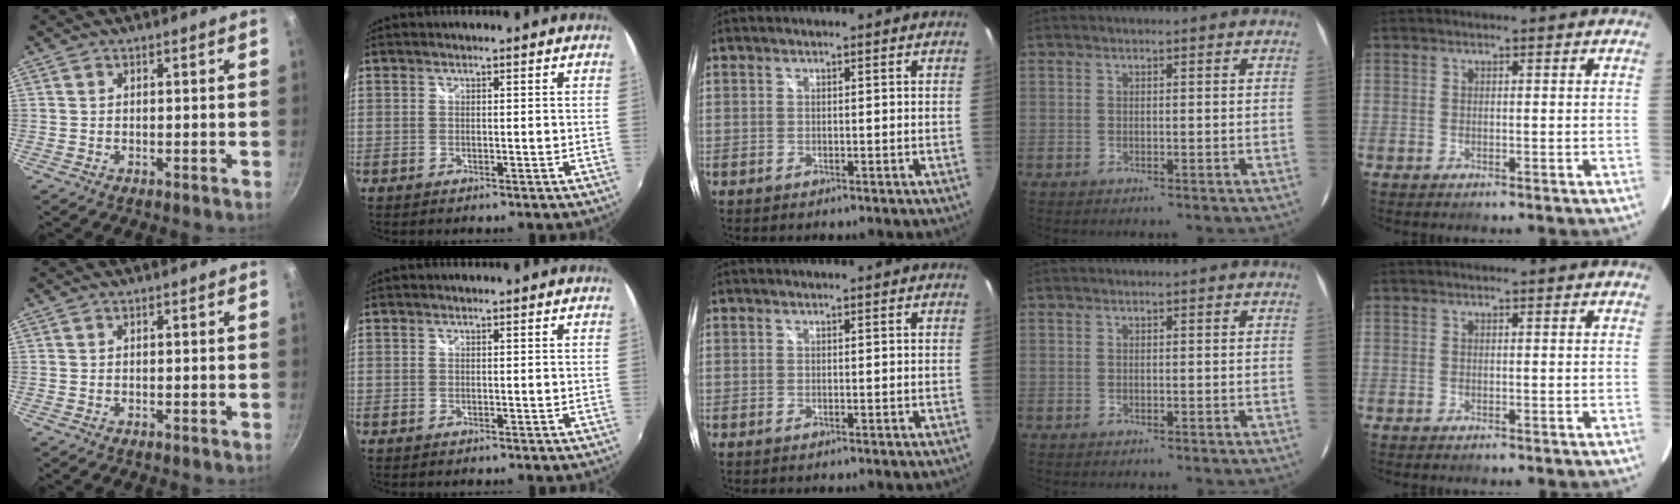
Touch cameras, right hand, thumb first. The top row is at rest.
{}